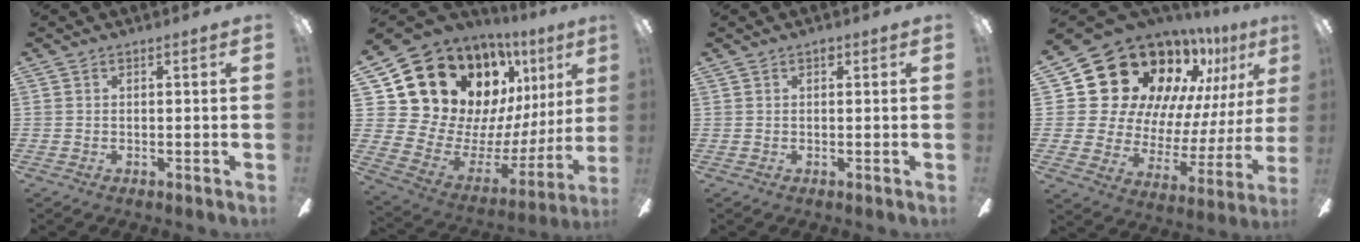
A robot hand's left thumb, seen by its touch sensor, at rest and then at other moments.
{"total": 21.4, "force": [13.8, 13.8, 8.8], "torque": [-0.160, -0.117, 0.285]}
{"total": 1.0, "force": [0.5, 0.7, 0.6], "torque": [-0.004, 0.001, 0.006]}
{"total": 25.2, "force": [17.1, 15.0, 10.8], "torque": [-0.181, -0.126, 0.335]}